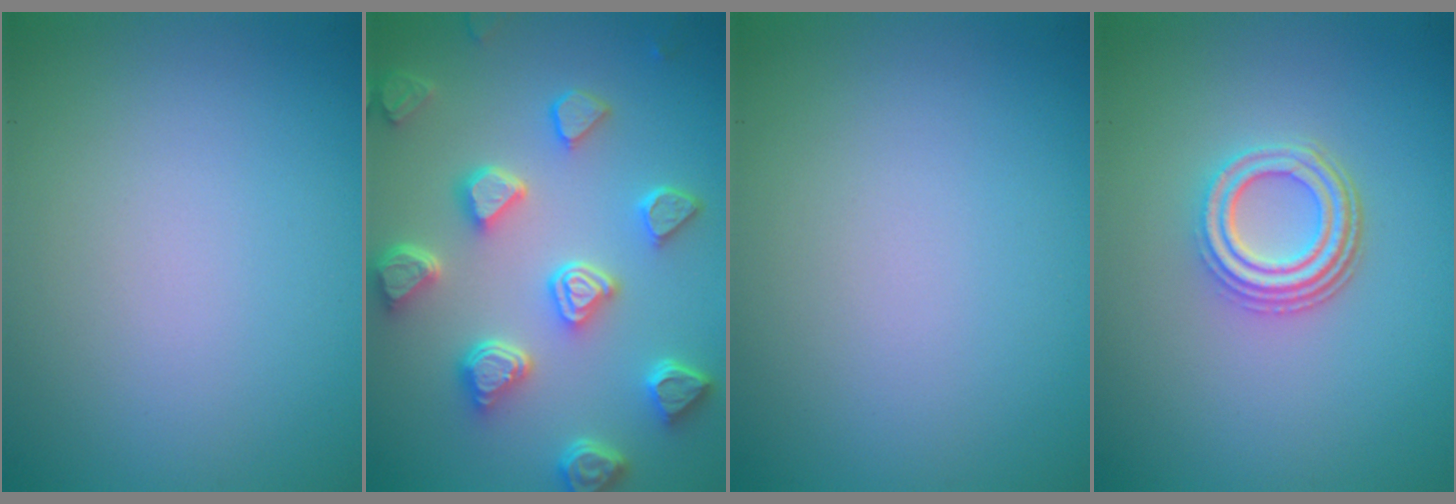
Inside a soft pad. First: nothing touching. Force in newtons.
{"total": 6.7, "press": 5.3, "slide": 4.0}
{"total": 0.0}
{"total": 3.9, "press": 3.1, "slide": 2.4}